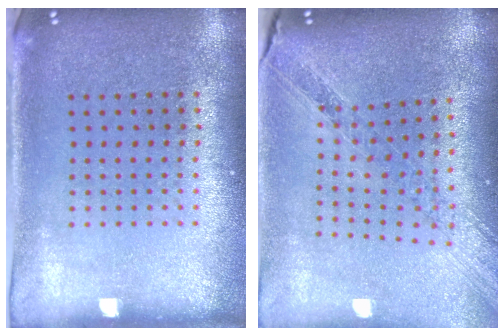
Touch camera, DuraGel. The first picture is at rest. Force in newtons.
{"total": 1.2, "press": 1.1, "slide": 0.3}